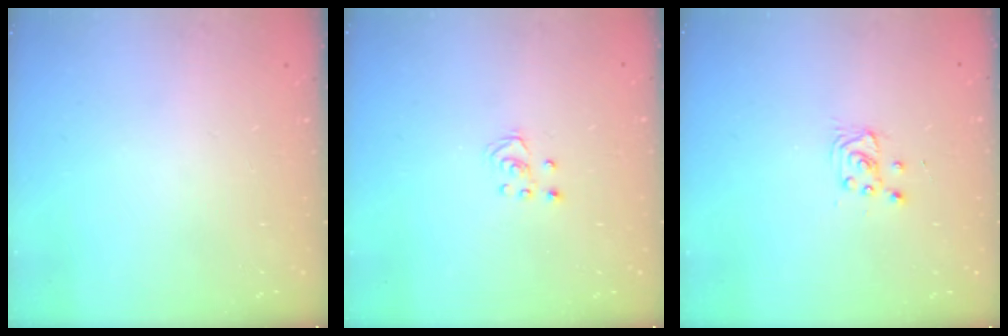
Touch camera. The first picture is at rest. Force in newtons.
{"total": 2.5, "press": 2.5, "slide": 0.2}
{"total": 2.9, "press": 2.9, "slide": 0.4}